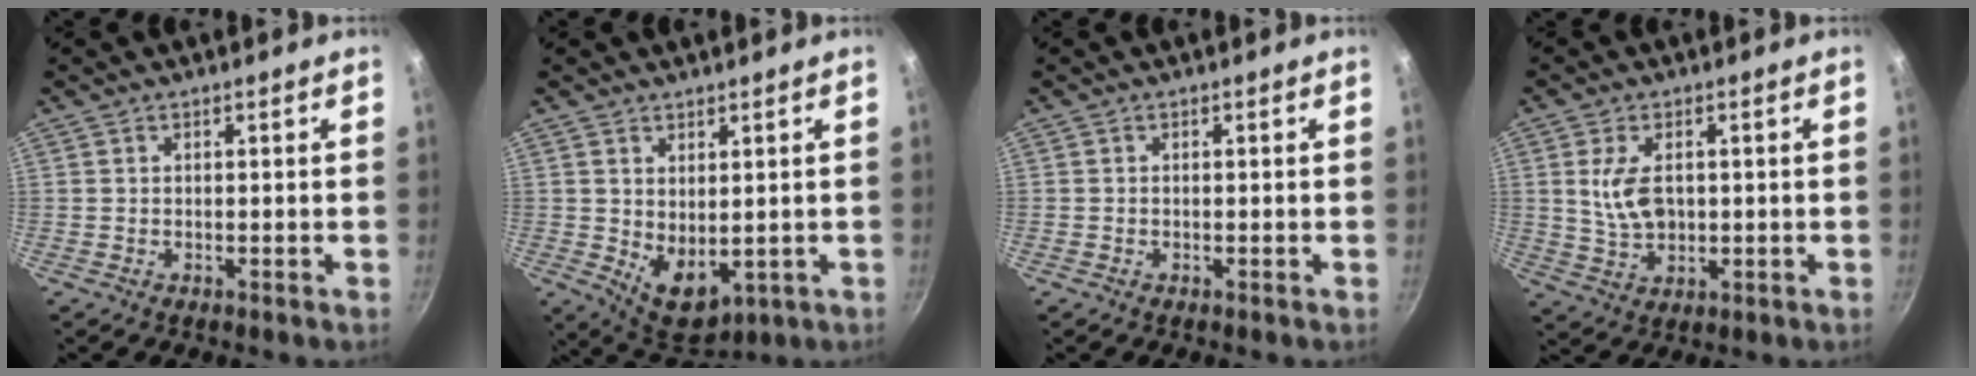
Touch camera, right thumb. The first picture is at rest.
{"total": 7.7, "force": [0.5, 4.8, 6.0], "torque": [-0.070, -0.024, 0.029]}
{"total": 0.0}
{"total": 7.2, "force": [1.0, 4.5, 5.6], "torque": [-0.098, -0.006, 0.022]}